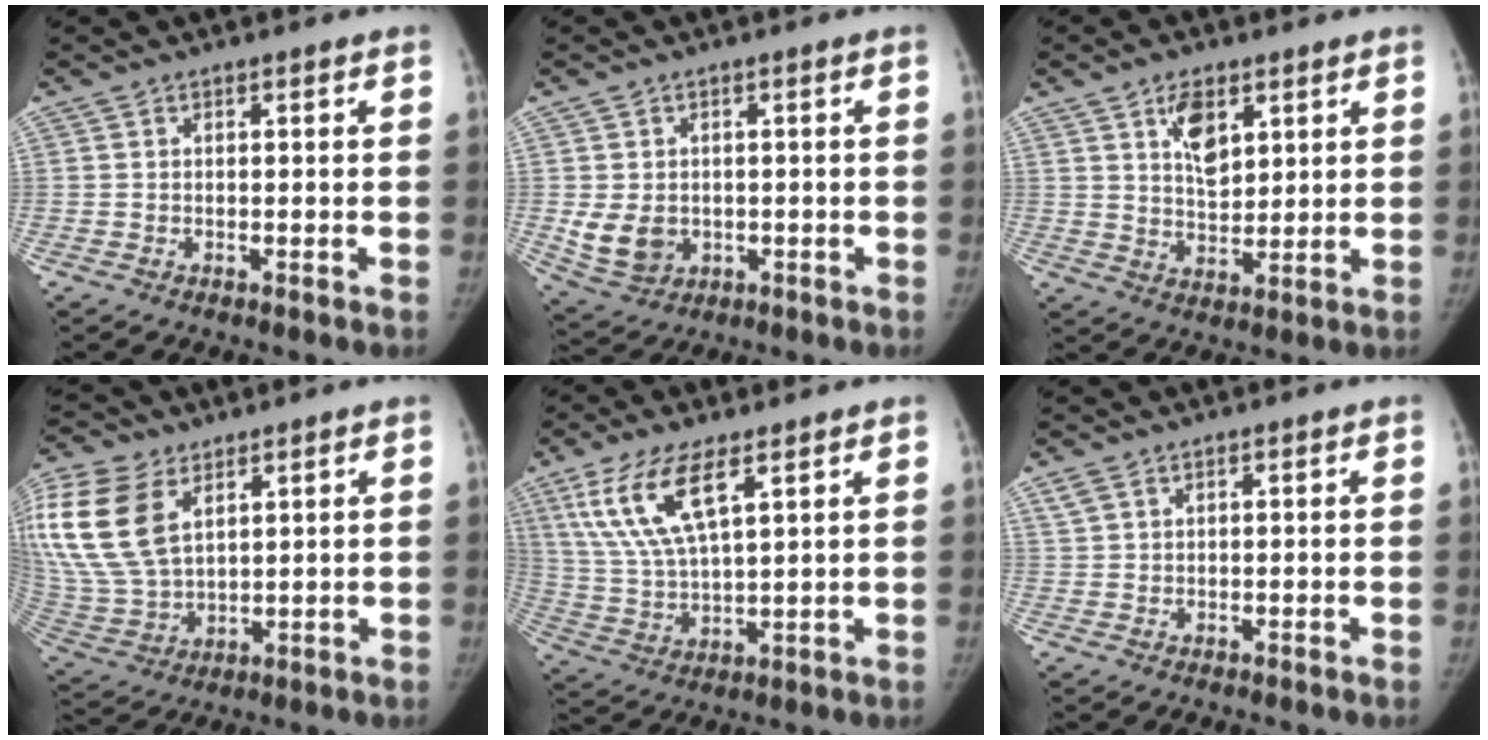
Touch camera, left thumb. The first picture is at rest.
{"total": 6.8, "force": [-0.7, 5.4, 4.0], "torque": [-0.057, -0.009, 0.003]}
{"total": 7.2, "force": [3.4, 4.1, 4.9], "torque": [-0.058, -0.026, 0.061]}
{"total": 20.8, "force": [8.3, 12.9, 14.1], "torque": [-0.326, -0.010, 0.166]}
{"total": 13.2, "force": [6.6, 4.7, 10.4], "torque": [-0.209, -0.021, 0.137]}
{"total": 1.8, "force": [1.2, 1.0, 0.9], "torque": [-0.019, 0.005, 0.029]}